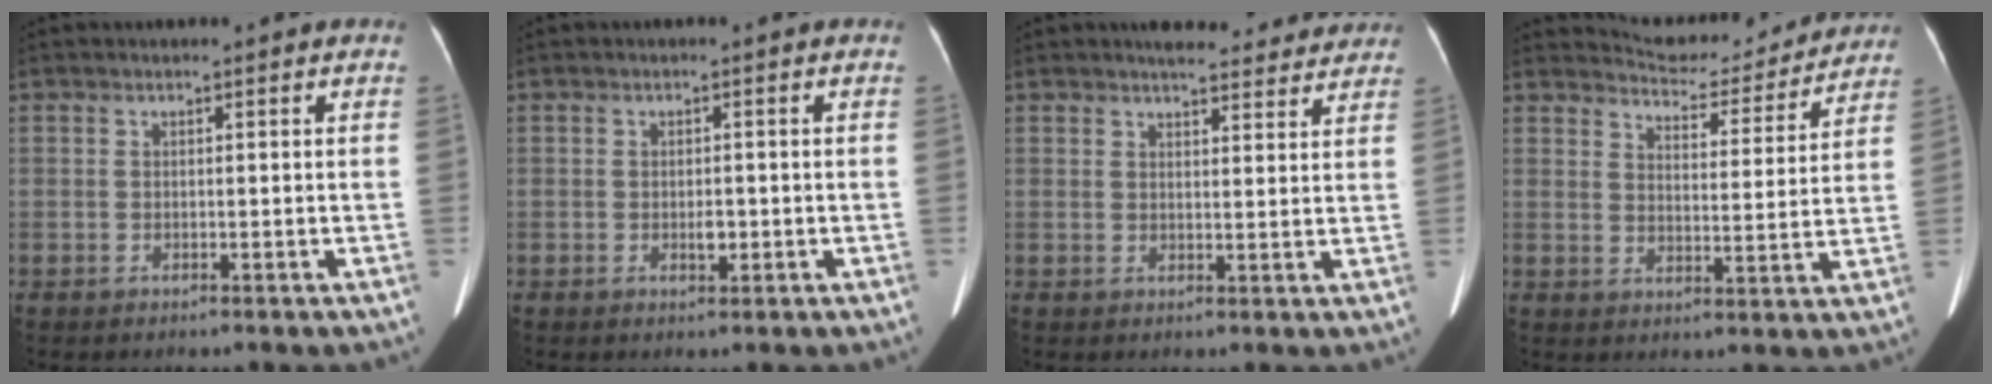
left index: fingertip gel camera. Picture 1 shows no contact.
{"total": 1.8, "force": [-0.5, 0.9, 1.4], "torque": [-0.025, -0.001, -0.006]}
{"total": 9.7, "force": [8.8, 2.8, 2.8], "torque": [-0.020, 0.006, 0.100]}
{"total": 12.1, "force": [11.9, 2.3, 1.2], "torque": [-0.011, -0.009, 0.148]}